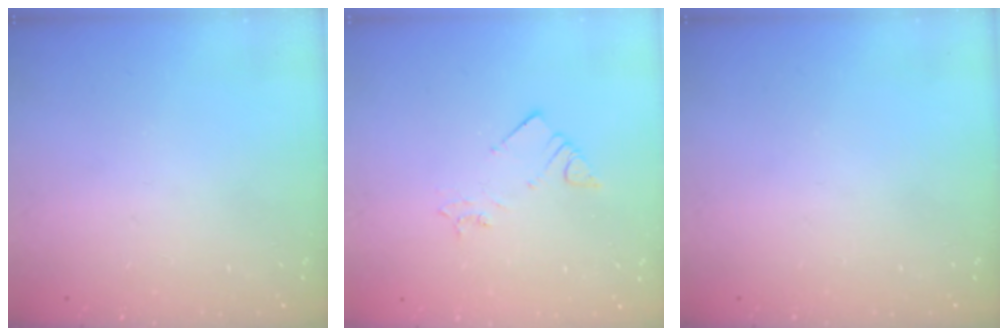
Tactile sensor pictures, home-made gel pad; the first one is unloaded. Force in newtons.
{"total": 2.8, "press": 2.7, "slide": 0.5}
{"total": 0.0}